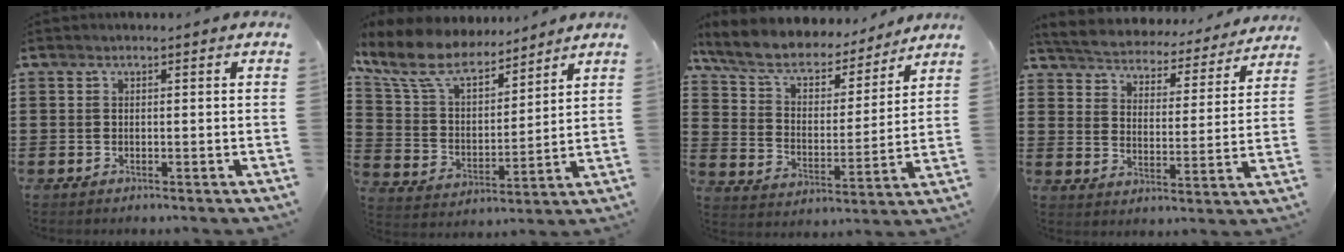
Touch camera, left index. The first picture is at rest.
{"total": 9.8, "force": [8.1, 3.2, 4.4], "torque": [-0.123, -0.037, 0.145]}
{"total": 7.6, "force": [6.1, 3.0, 3.4], "torque": [-0.093, -0.033, 0.105]}
{"total": 4.6, "force": [4.6, 0.0, -0.1], "torque": [-0.029, -0.041, 0.075]}